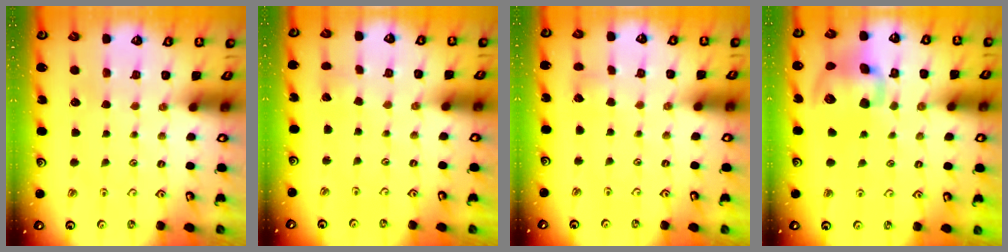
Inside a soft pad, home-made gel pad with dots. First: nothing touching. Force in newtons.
{"total": 1.6, "press": 1.6, "slide": 0.0}
{"total": 2.8, "press": 2.8, "slide": 0.3}
{"total": 13.9, "press": 13.8, "slide": 2.3}